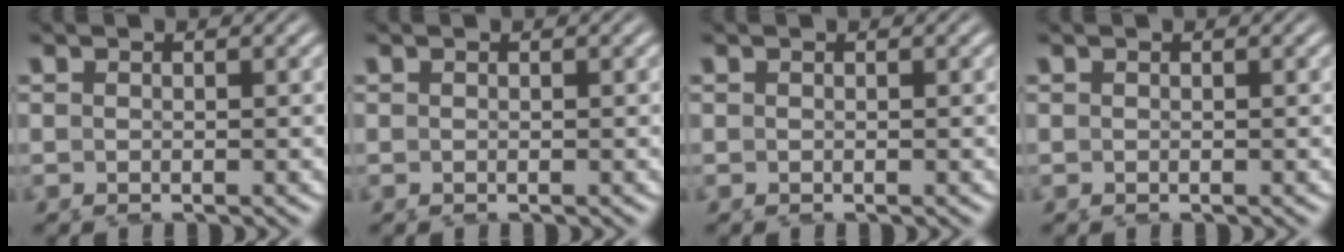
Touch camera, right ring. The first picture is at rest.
{"total": 0.0}
{"total": 0.0}
{"total": 0.0}